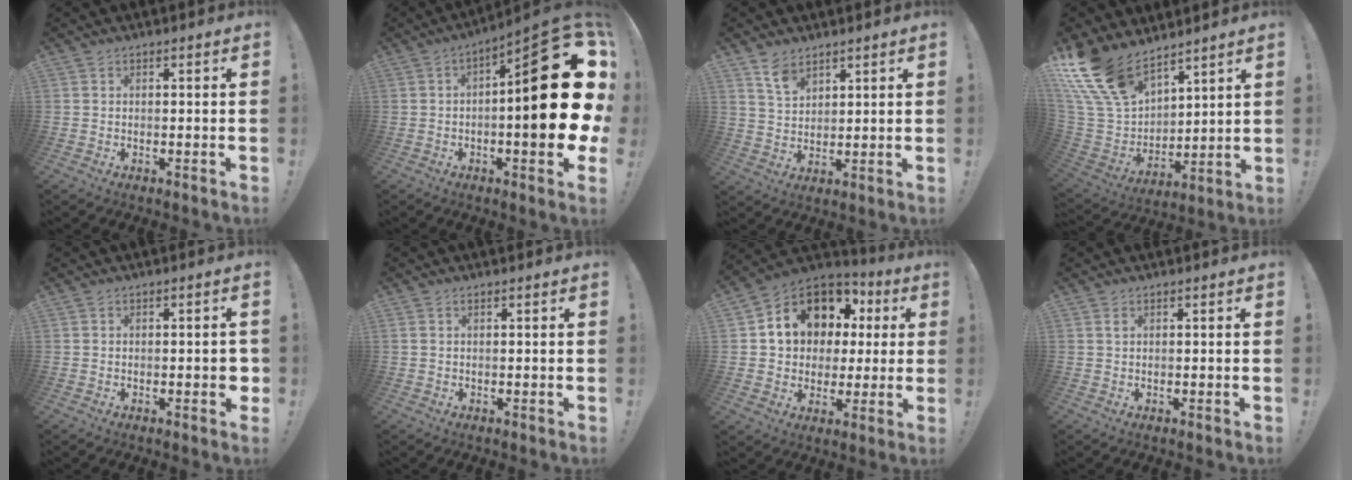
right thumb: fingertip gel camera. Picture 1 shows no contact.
{"total": 27.1, "force": [0.5, 7.5, 26.1], "torque": [-0.341, -0.015, 0.018]}
{"total": 6.8, "force": [5.0, 3.7, 2.9], "torque": [-0.051, -0.028, 0.094]}
{"total": 18.0, "force": [13.2, 9.3, 8.0], "torque": [-0.164, -0.090, 0.253]}
{"total": 3.1, "force": [-0.9, 1.5, 2.5], "torque": [-0.037, 0.009, -0.014]}
{"total": 0.6, "force": [0.4, 0.0, 0.5], "torque": [-0.011, 0.000, 0.007]}
{"total": 13.6, "force": [5.0, 10.9, 6.4], "torque": [-0.106, -0.025, 0.109]}
{"total": 0.8, "force": [0.4, 0.4, 0.6], "torque": [-0.007, 0.001, 0.005]}